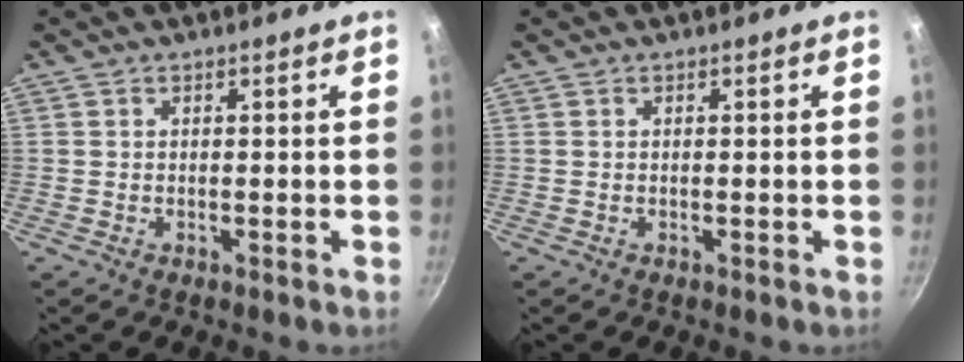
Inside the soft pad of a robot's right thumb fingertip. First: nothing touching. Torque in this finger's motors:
{"motor_torque": [0.11, -0.11, 0.05, -0.47, 0.04]}